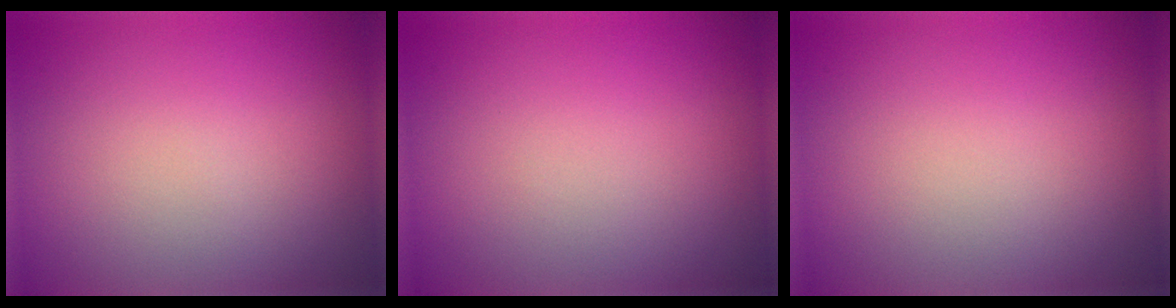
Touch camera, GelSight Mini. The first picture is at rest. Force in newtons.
{"total": 0.0}
{"total": 0.0}